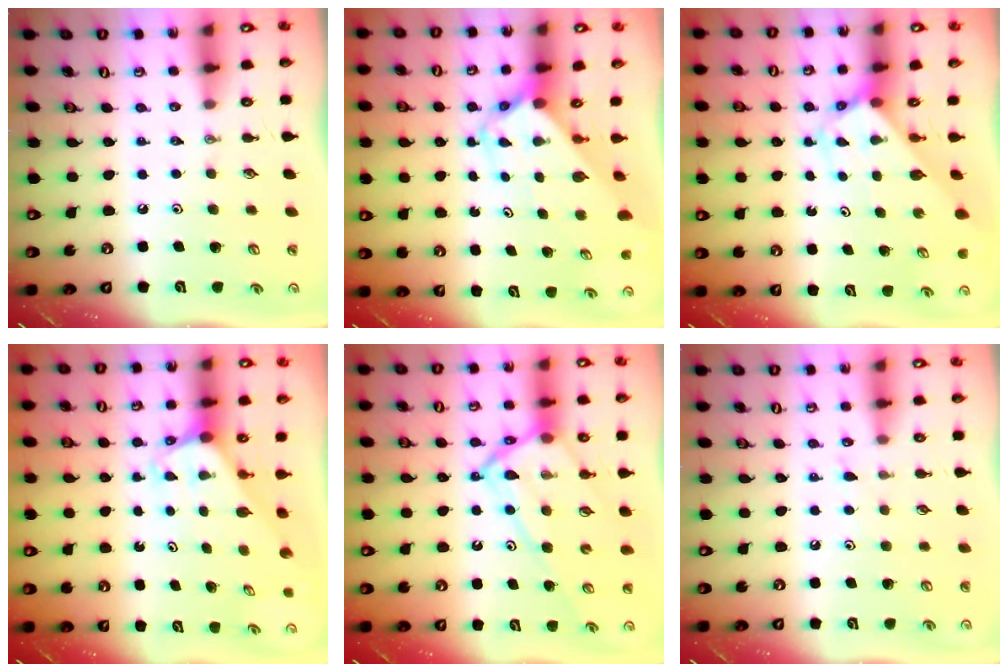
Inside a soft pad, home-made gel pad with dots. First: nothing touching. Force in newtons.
{"total": 3.2, "press": 3.1, "slide": 0.3}
{"total": 2.7, "press": 2.7, "slide": 0.1}
{"total": 1.8, "press": 1.8, "slide": 0.1}
{"total": 15.1, "press": 15.1, "slide": 1.6}
{"total": 7.6, "press": 7.6, "slide": 0.6}